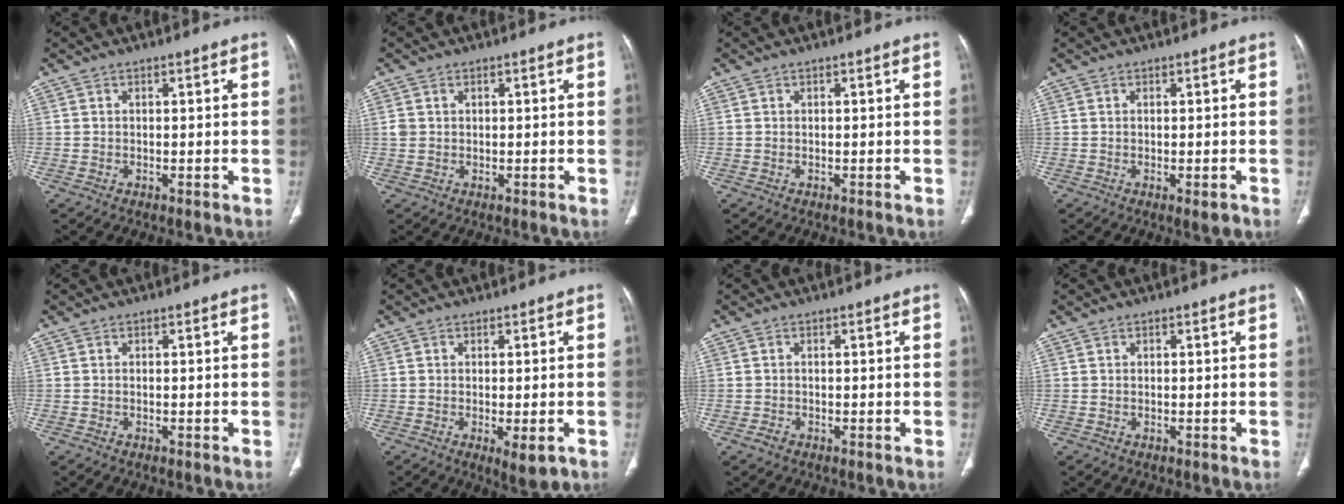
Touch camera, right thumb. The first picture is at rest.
{"total": 1.8, "force": [0.4, 1.5, 1.0], "torque": [-0.020, 0.002, 0.013]}
{"total": 0.0}
{"total": 1.8, "force": [-0.7, 0.4, 1.6], "torque": [-0.021, -0.006, -0.004]}
{"total": 0.0}
{"total": 4.0, "force": [-1.4, 1.2, 3.6], "torque": [-0.056, -0.013, -0.014]}
{"total": 1.0, "force": [-0.6, 0.7, 0.4], "torque": [-0.008, 0.001, -0.011]}
{"total": 0.0}